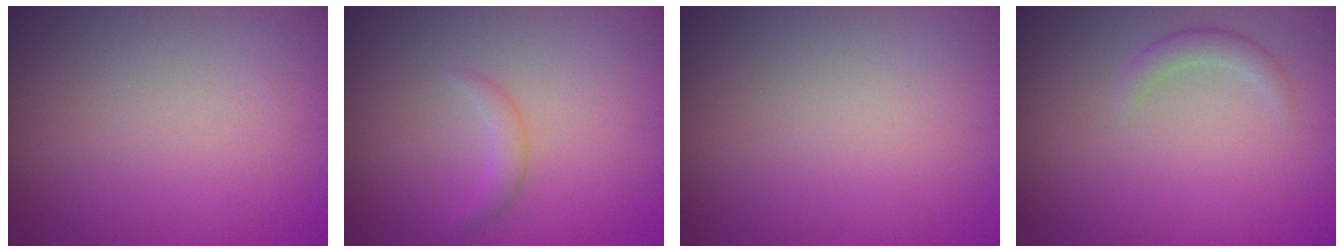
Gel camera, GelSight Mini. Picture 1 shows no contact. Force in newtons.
{"total": 1.3, "press": 1.3, "slide": 0.0}
{"total": 0.0}
{"total": 1.2, "press": 1.2, "slide": 0.0}